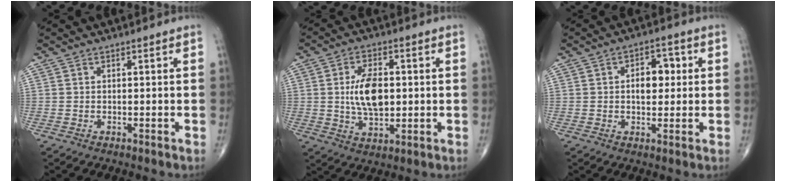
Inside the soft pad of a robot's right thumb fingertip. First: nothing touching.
{"total": 9.8, "force": [0.6, 5.4, 8.2], "torque": [-0.135, -0.003, 0.015]}
{"total": 6.2, "force": [0.8, 3.7, 4.9], "torque": [-0.047, 0.010, 0.007]}